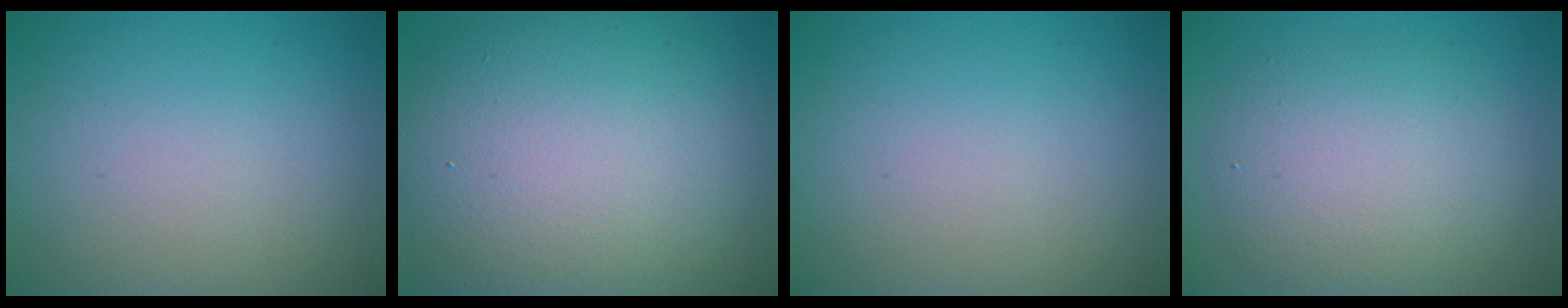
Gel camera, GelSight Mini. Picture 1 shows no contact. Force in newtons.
{"total": 14.0, "press": 14.0, "slide": 1.2}
{"total": 0.0}
{"total": 5.5, "press": 5.5, "slide": 0.4}